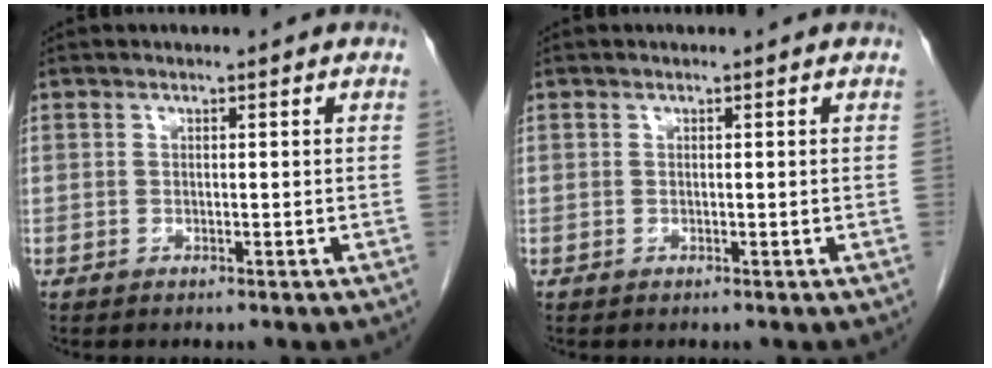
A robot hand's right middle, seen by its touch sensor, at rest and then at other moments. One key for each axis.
{"total": 0.0}